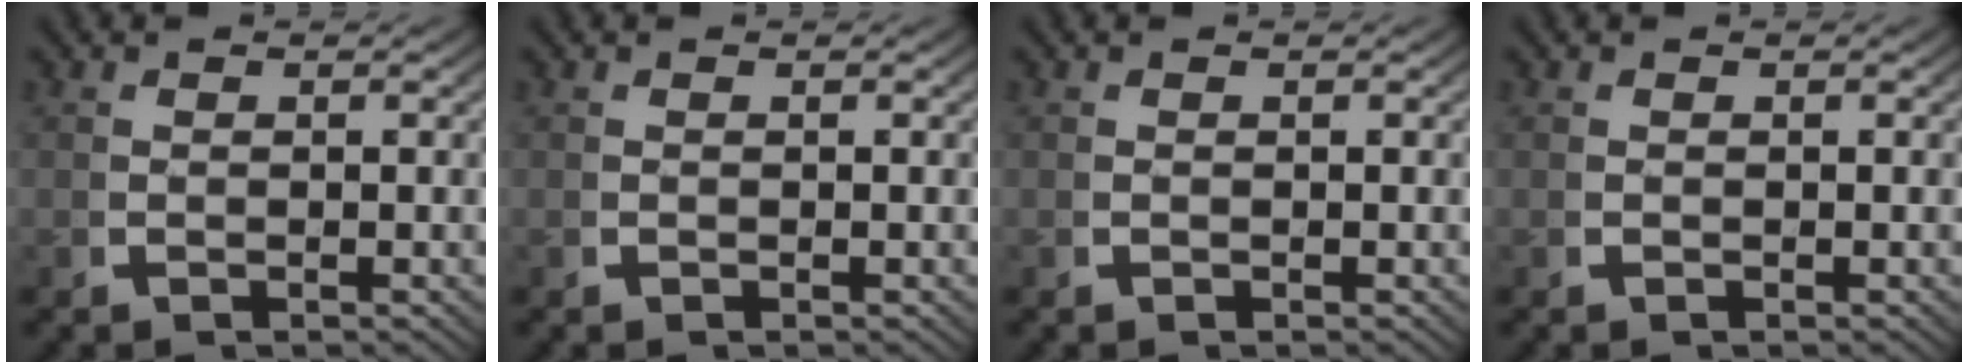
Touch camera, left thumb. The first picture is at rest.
{"total": 0.0}
{"total": 0.0}
{"total": 0.0}